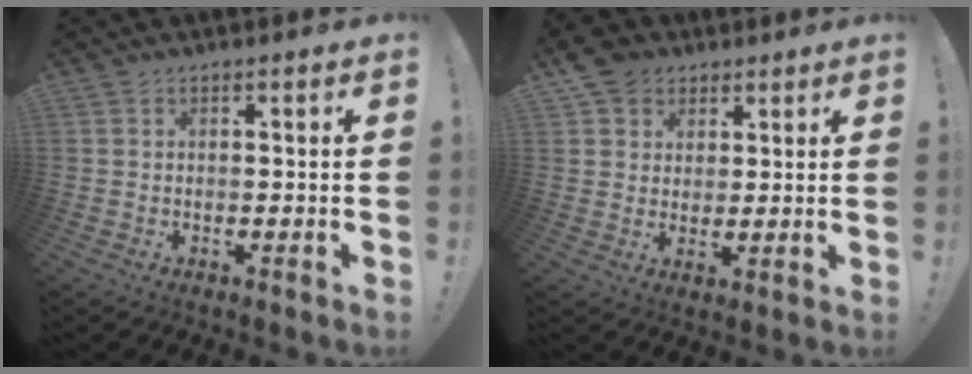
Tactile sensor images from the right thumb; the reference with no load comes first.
{"total": 8.2, "force": [4.7, 6.5, 2.1], "torque": [-0.033, -0.025, 0.094]}